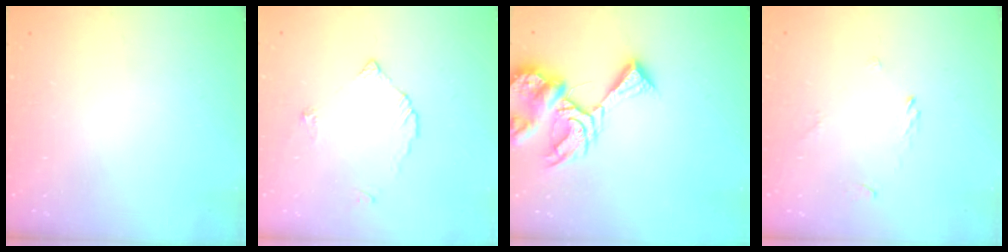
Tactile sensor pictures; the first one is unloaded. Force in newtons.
{"total": 2.9, "press": 2.9, "slide": 0.1}
{"total": 13.3, "press": 13.2, "slide": 1.7}
{"total": 1.6, "press": 1.5, "slide": 0.5}